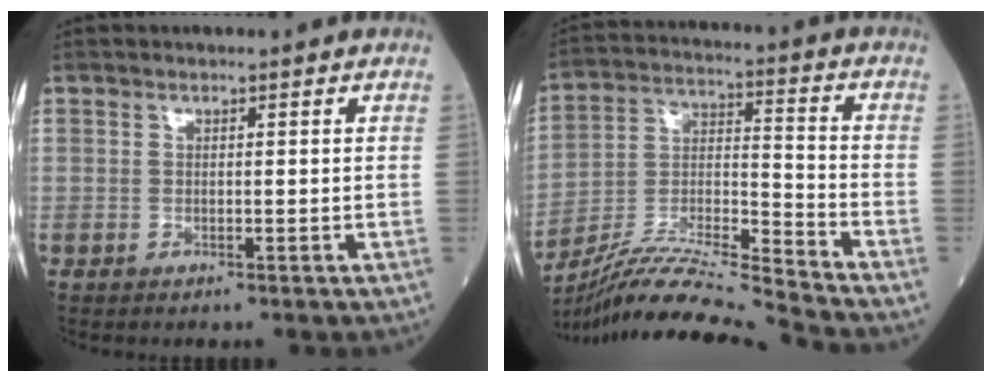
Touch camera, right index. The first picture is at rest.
{"total": 15.2, "force": [-14.3, -2.9, 4.3], "torque": [-0.085, 0.007, -0.263]}